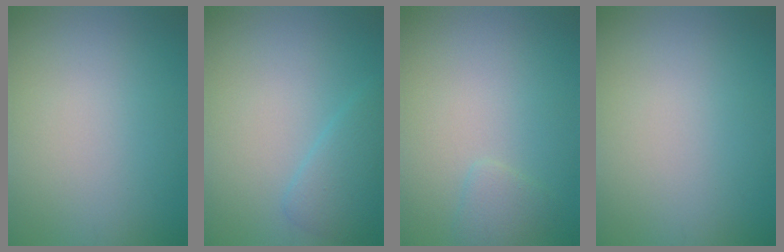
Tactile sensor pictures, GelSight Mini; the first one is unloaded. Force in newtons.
{"total": 2.6, "press": 2.6, "slide": 0.1}
{"total": 1.2, "press": 1.2, "slide": 0.1}
{"total": 0.0}